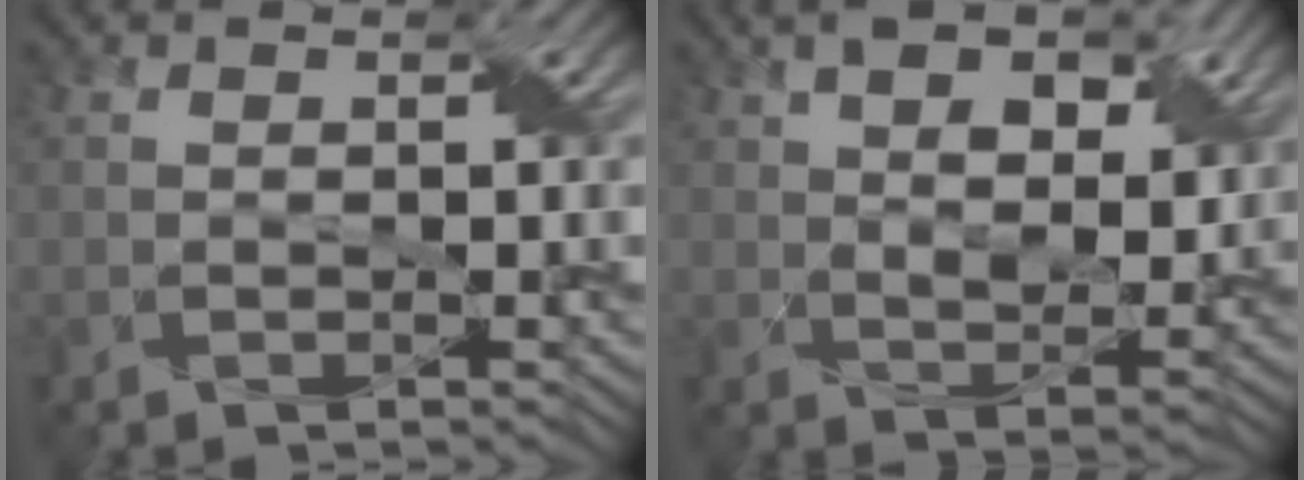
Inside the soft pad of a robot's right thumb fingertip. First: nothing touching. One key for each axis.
{"total": 9.5, "fx": 4.2, "fy": 4.9, "fz": 7.0, "tx": -0.112, "ty": 0.000, "tz": 0.063}